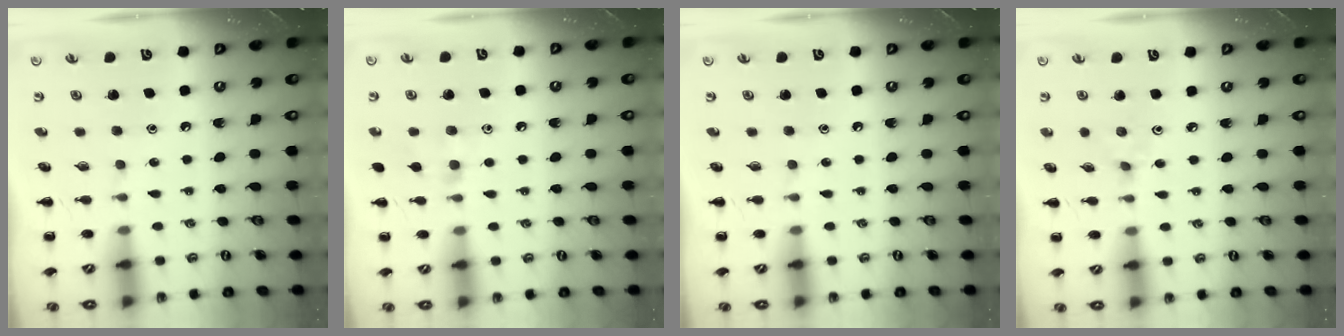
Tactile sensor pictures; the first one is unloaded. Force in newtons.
{"total": 6.0, "press": 5.6, "slide": 2.2}
{"total": 0.0}
{"total": 1.9, "press": 1.8, "slide": 0.7}